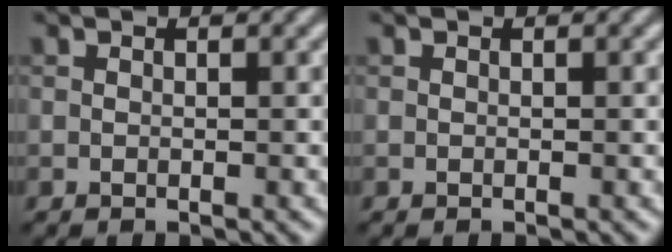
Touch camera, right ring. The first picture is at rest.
{"total": 0.0}